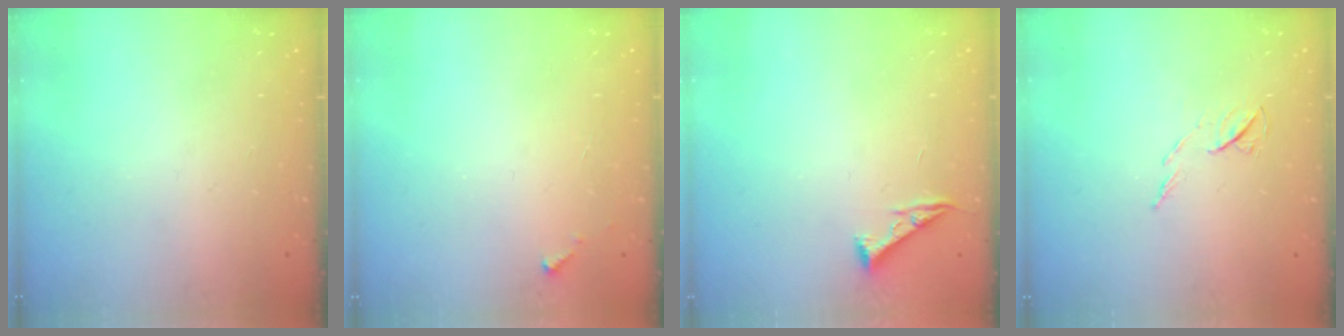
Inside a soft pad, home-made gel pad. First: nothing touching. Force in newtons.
{"total": 2.8, "press": 2.8, "slide": 0.1}
{"total": 4.3, "press": 4.3, "slide": 0.6}
{"total": 6.1, "press": 5.9, "slide": 1.3}